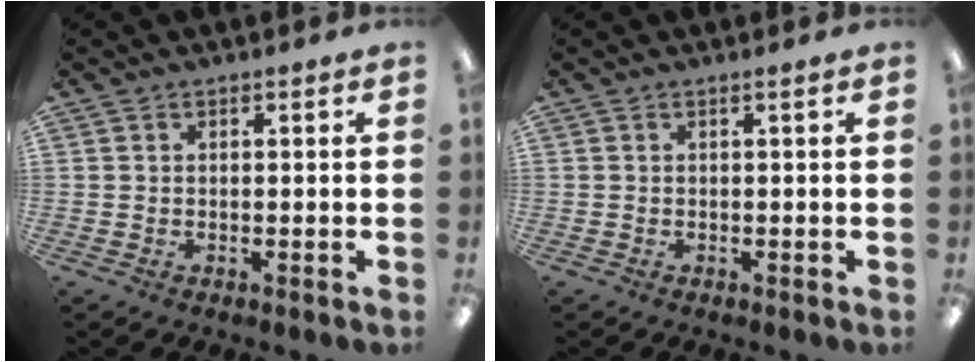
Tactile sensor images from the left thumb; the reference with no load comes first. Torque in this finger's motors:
{"motor_torque": [0.37, -0.25, 0.09, -0.27, 0.00]}